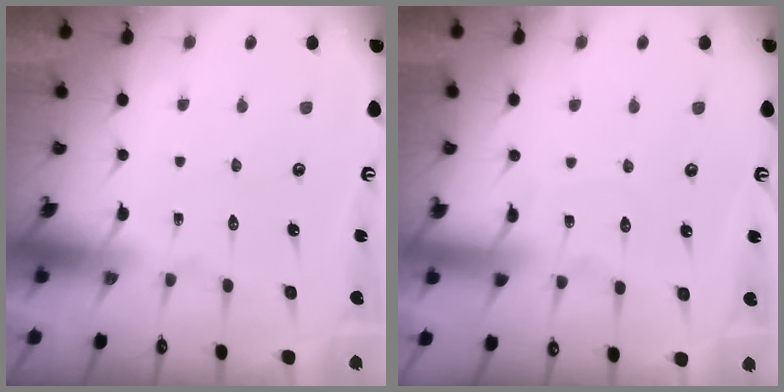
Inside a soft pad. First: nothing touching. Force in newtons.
{"total": 2.8, "press": 2.8, "slide": 0.4}